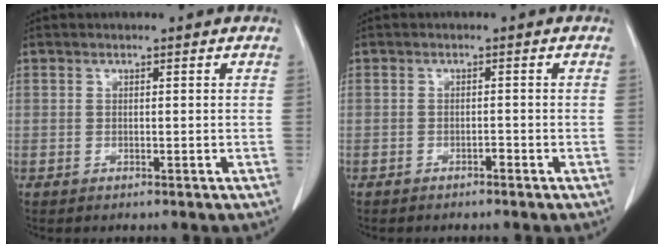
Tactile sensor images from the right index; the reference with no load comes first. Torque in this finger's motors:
{"motor_torque": [0.04, 0.02, -0.02, -0.01]}